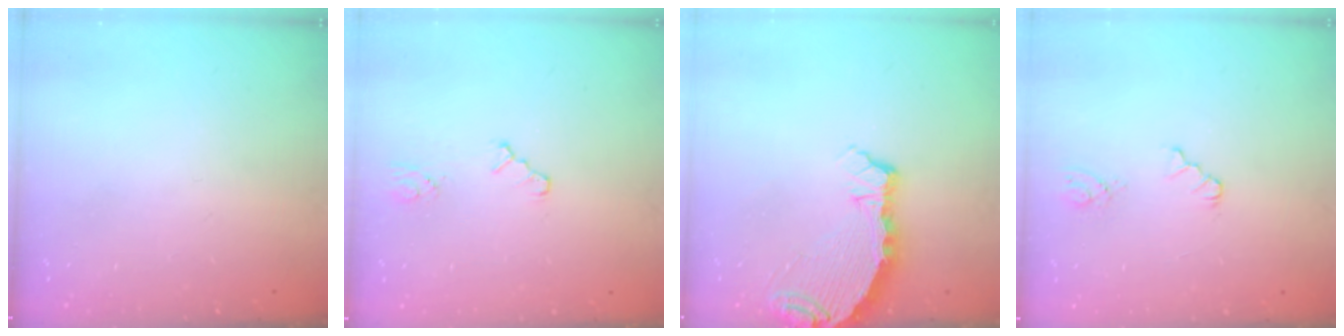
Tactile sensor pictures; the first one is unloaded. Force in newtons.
{"total": 2.3, "press": 2.3, "slide": 0.3}
{"total": 7.0, "press": 6.6, "slide": 2.3}
{"total": 3.9, "press": 3.8, "slide": 0.5}